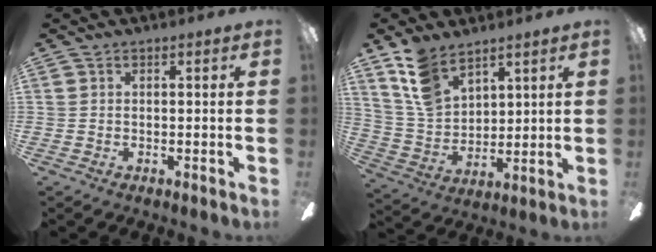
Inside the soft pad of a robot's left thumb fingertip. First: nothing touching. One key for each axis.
{"total": 12.0, "fx": 9.0, "fy": 6.6, "fz": 4.5, "tx": -0.107, "ty": -0.037, "tz": 0.179}